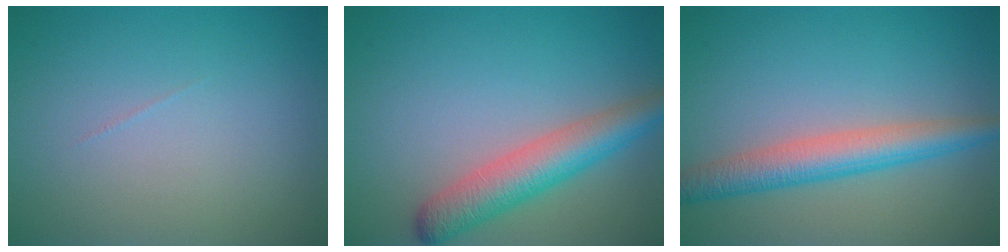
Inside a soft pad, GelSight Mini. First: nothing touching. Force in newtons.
{"total": 5.1, "press": 5.1, "slide": 0.2}
{"total": 4.6, "press": 4.6, "slide": 0.0}